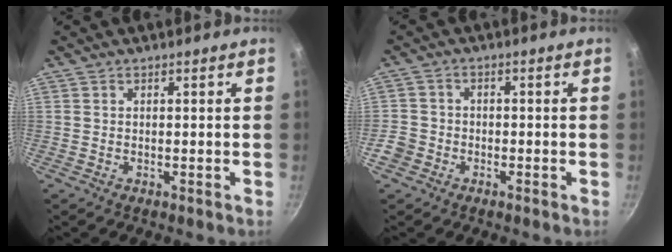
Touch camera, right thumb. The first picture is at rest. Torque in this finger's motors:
{"motor_torque": [-0.16, 0.37, 0.30, -0.07, 0.00]}